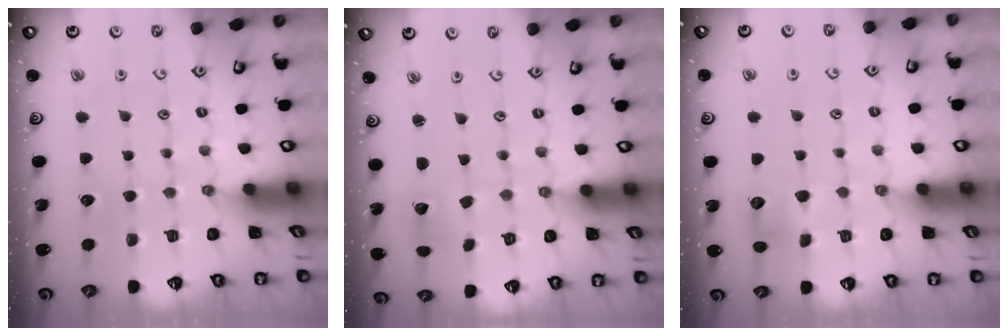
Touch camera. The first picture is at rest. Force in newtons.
{"total": 2.0, "press": 2.0, "slide": 0.1}
{"total": 4.9, "press": 4.8, "slide": 0.5}